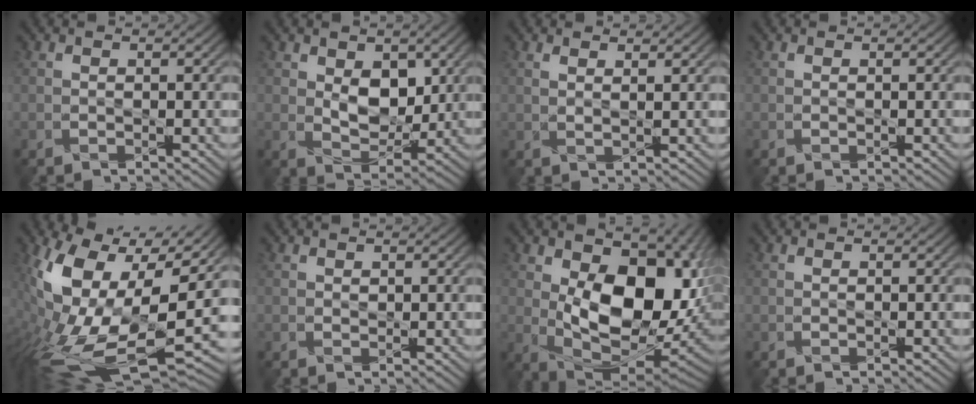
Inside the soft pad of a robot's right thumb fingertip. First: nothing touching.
{"total": 5.3, "force": [1.8, 3.4, 3.6], "torque": [-0.070, -0.007, 0.026]}
{"total": 1.8, "force": [1.5, 0.3, 0.9], "torque": [-0.013, -0.003, 0.024]}
{"total": 0.0}
{"total": 18.7, "force": [-0.2, 10.6, 15.4], "torque": [-0.334, -0.062, 0.026]}
{"total": 0.5, "force": [0.4, 0.3, 0.0], "torque": [0.001, -0.002, 0.005]}
{"total": 16.4, "force": [1.9, 10.1, 12.8], "torque": [-0.189, -0.017, 0.041]}
{"total": 0.0}